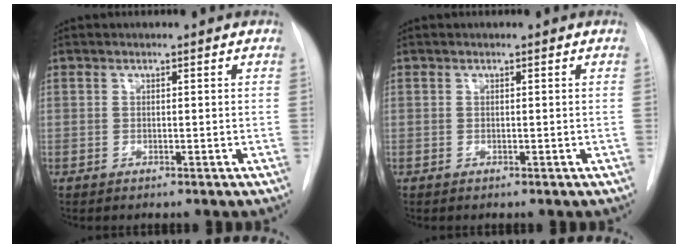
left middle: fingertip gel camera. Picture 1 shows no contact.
{"total": 0.0}